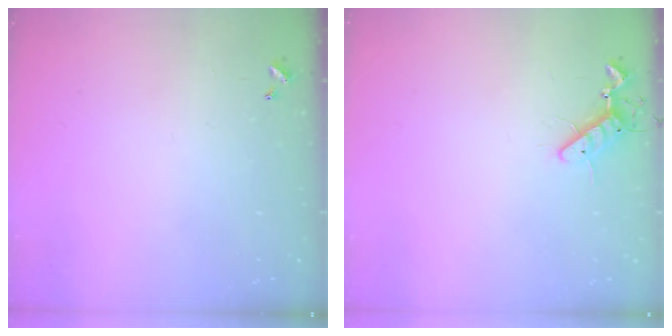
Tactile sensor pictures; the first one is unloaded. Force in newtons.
{"total": 8.5, "press": 8.4, "slide": 1.5}